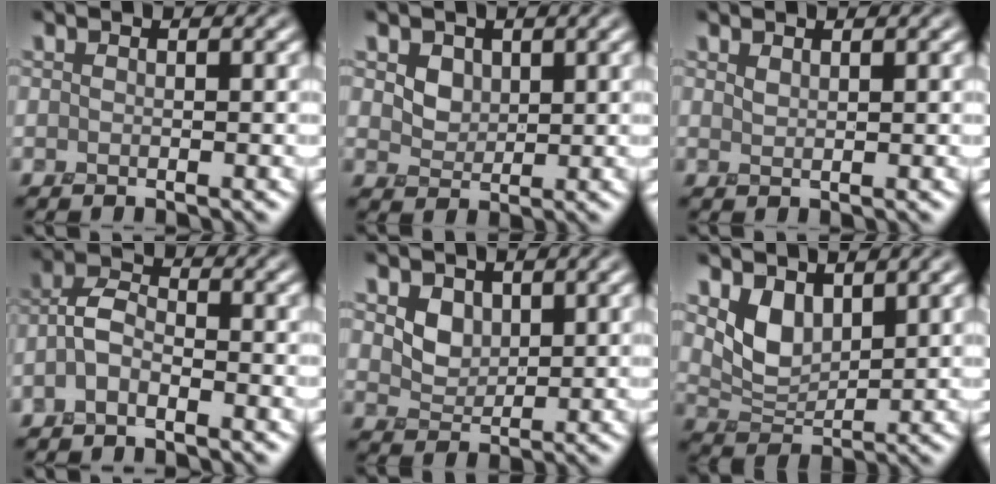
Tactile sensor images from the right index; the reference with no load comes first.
{"total": 2.7, "force": [1.1, 2.1, 1.3], "torque": [-0.044, -0.011, 0.035]}
{"total": 0.7, "force": [0.7, 0.2, 0.2], "torque": [-0.010, -0.003, 0.017]}
{"total": 2.5, "force": [-1.7, 1.3, 1.4], "torque": [-0.026, 0.007, -0.042]}
{"total": 2.3, "force": [0.8, 1.8, 1.2], "torque": [-0.033, -0.017, 0.015]}
{"total": 3.6, "force": [1.7, 2.1, 2.4], "torque": [-0.056, -0.011, 0.033]}